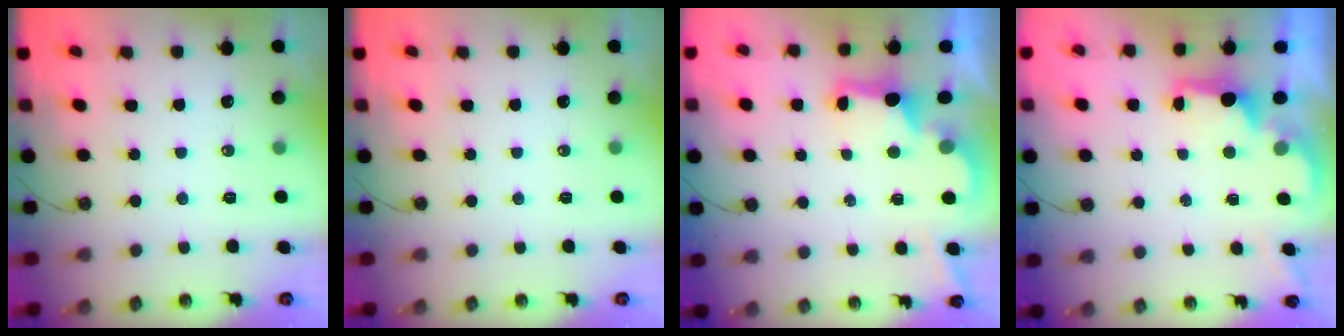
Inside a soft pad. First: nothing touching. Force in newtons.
{"total": 0.0}
{"total": 2.8, "press": 2.7, "slide": 0.9}
{"total": 2.1, "press": 1.9, "slide": 0.8}